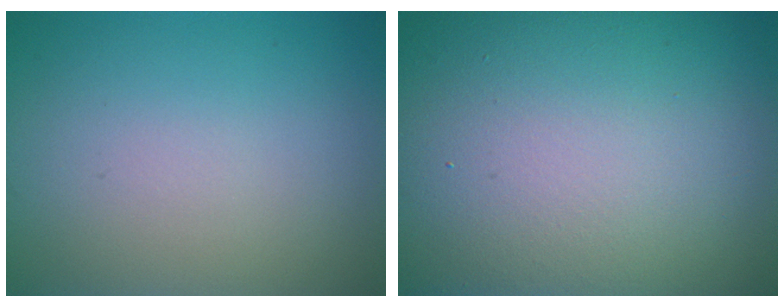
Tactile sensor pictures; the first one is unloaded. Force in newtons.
{"total": 24.2, "press": 24.2, "slide": 1.2}